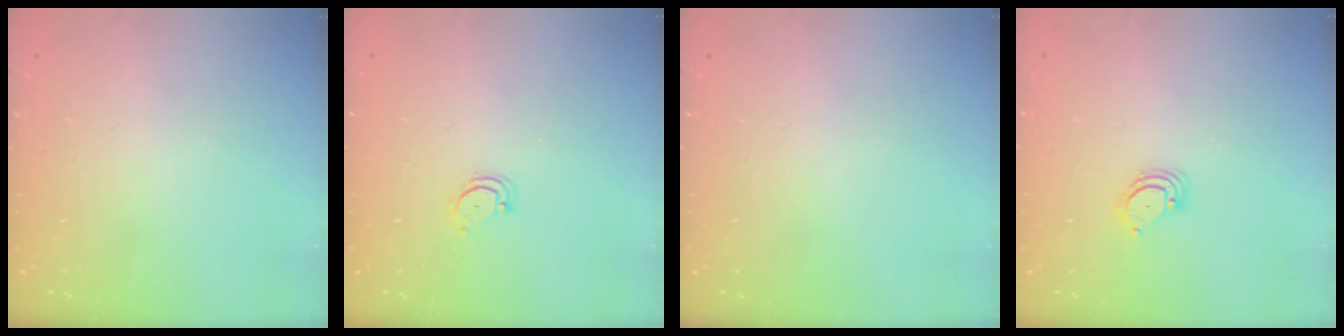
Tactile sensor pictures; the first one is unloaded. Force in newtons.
{"total": 3.4, "press": 3.4, "slide": 0.2}
{"total": 0.0}
{"total": 3.3, "press": 3.3, "slide": 0.3}